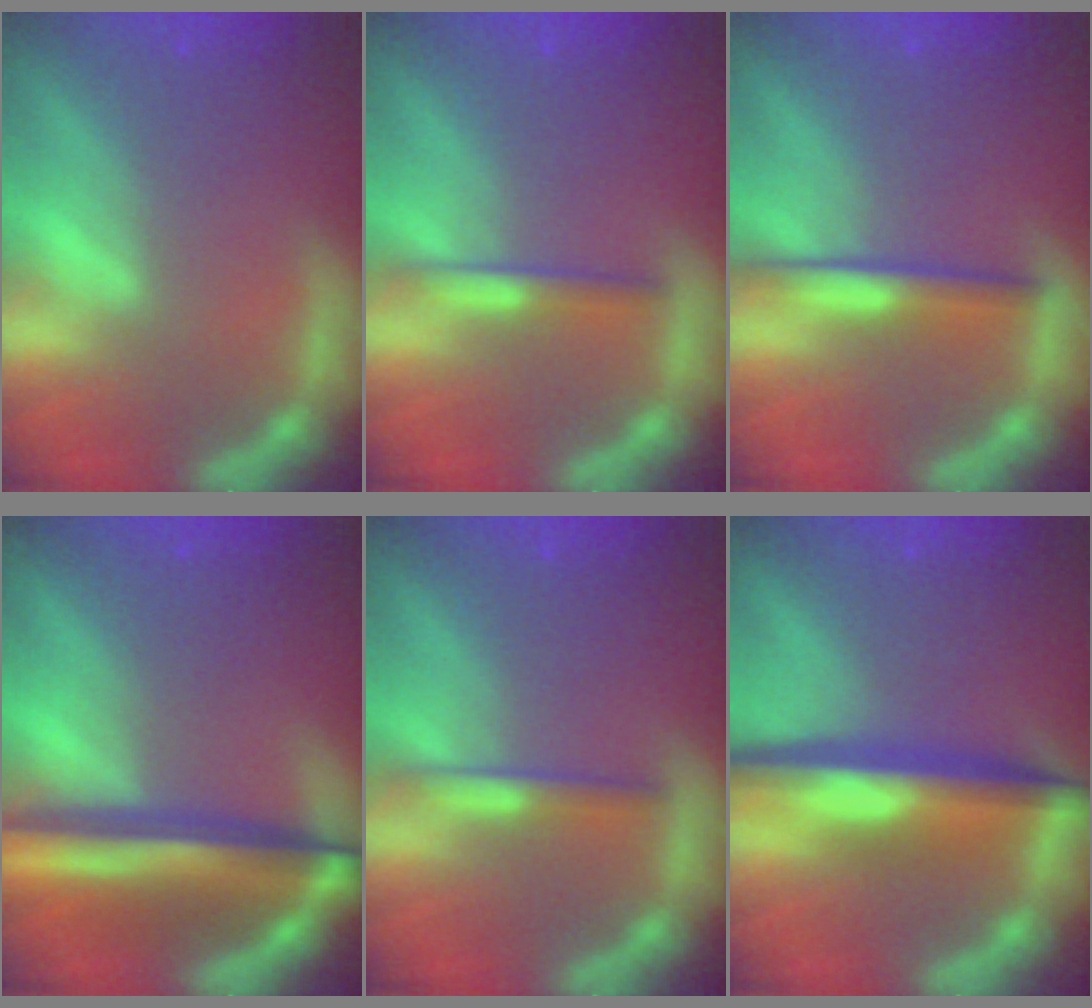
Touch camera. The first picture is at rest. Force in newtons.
{"total": 1.9}
{"total": 3.0}
{"total": 8.6}
{"total": 1.9}
{"total": 6.5}